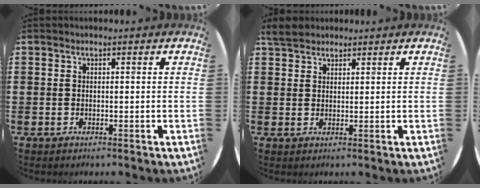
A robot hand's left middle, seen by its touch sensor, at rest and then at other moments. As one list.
[{"total": 2.9, "force": [2.6, 1.1, 0.6], "torque": [-0.010, 0.003, 0.049]}]